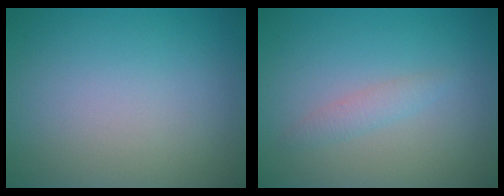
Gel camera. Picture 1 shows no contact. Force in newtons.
{"total": 1.3, "press": 1.3, "slide": 0.0}